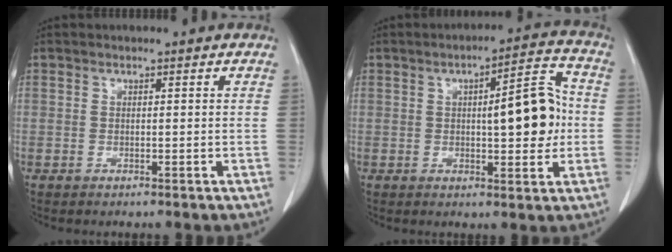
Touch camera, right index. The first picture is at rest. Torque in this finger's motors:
{"motor_torque": [0.93, 0.33, 0.23, 0.06]}